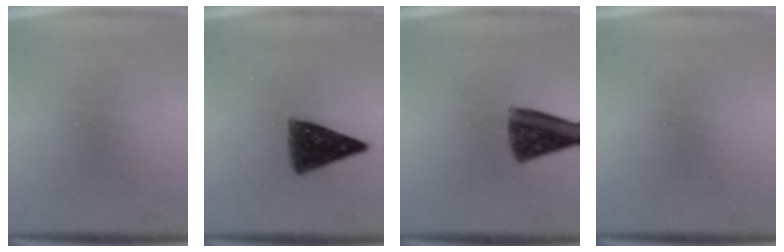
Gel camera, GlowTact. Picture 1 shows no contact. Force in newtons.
{"total": 8.9}
{"total": 9.8}
{"total": 0.0}